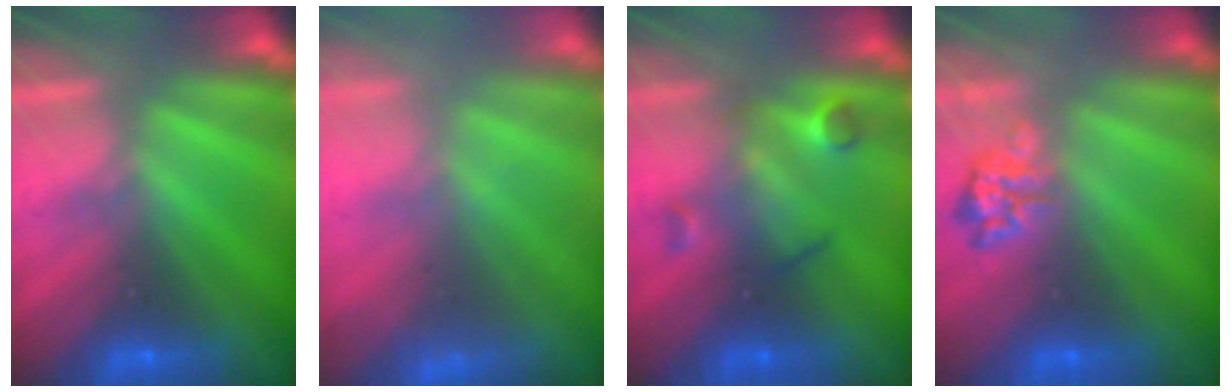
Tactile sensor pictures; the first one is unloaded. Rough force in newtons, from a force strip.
{"total": 1.0}
{"total": 2.5}
{"total": 2.4}